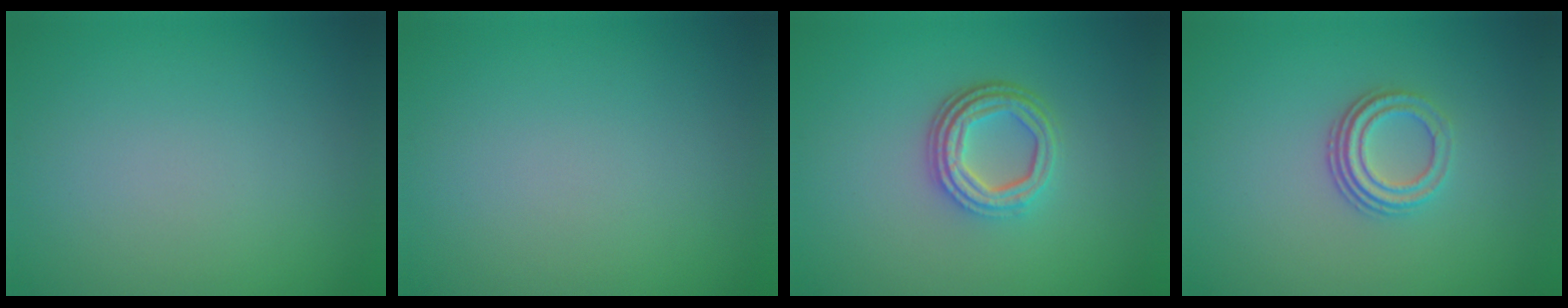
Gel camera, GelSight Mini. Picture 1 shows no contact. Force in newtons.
{"total": 0.0}
{"total": 4.2, "press": 3.1, "slide": 2.7}
{"total": 3.0, "press": 2.1, "slide": 2.1}